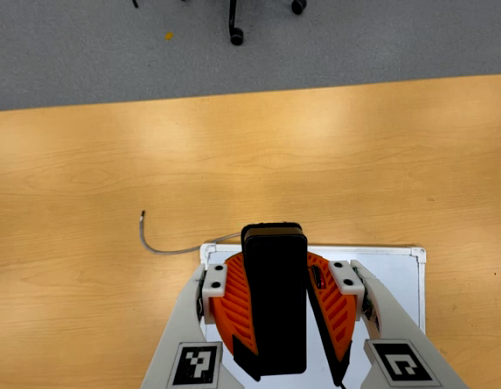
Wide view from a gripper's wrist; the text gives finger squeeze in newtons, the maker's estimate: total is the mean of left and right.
{"total": 11.2, "left": 10.4, "right": 11.9}